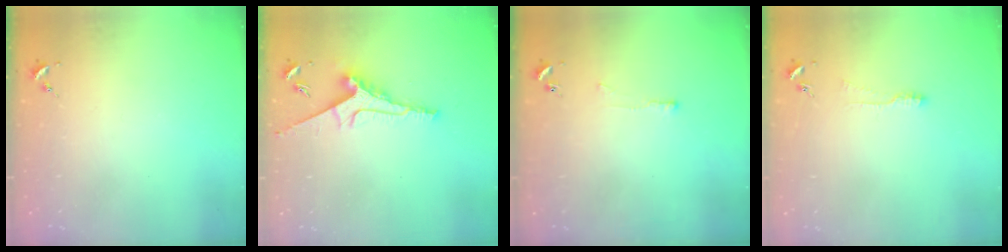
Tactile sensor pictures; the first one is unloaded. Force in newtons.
{"total": 9.9, "press": 9.9, "slide": 0.4}
{"total": 3.3, "press": 3.3, "slide": 0.3}
{"total": 5.7, "press": 5.7, "slide": 0.5}